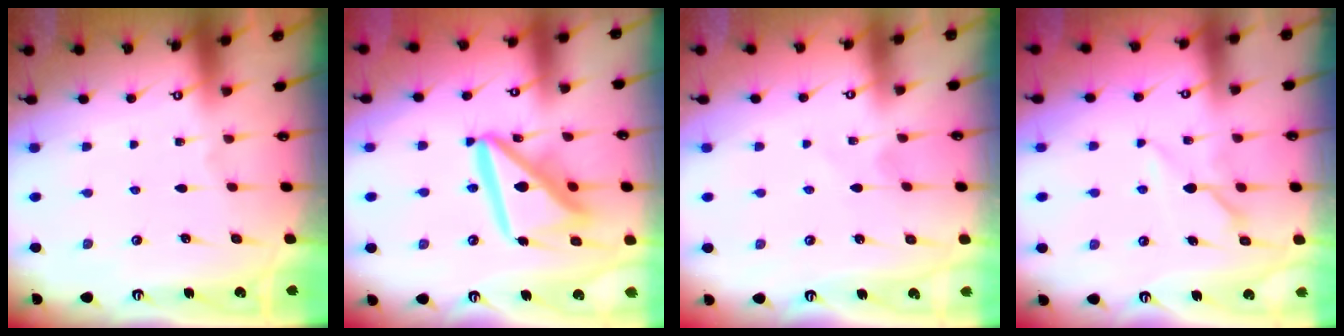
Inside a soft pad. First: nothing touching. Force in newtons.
{"total": 16.8, "press": 16.7, "slide": 1.9}
{"total": 1.4, "press": 1.4, "slide": 0.2}
{"total": 6.2, "press": 6.2, "slide": 0.6}